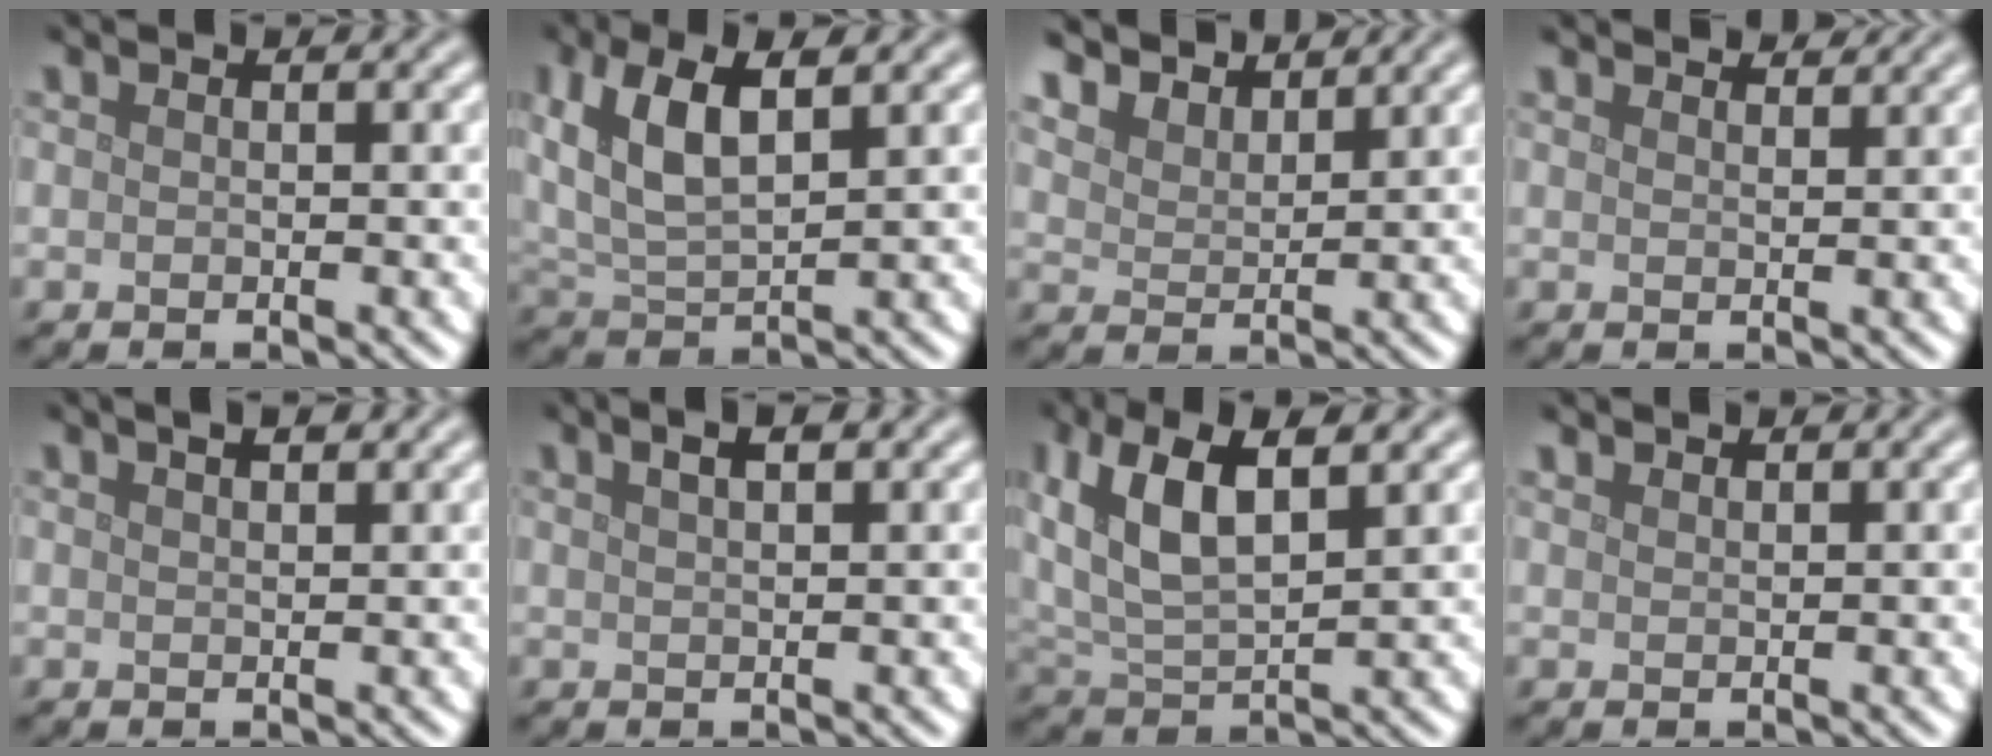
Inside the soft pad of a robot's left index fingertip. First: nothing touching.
{"total": 7.1, "force": [3.0, 3.1, 5.7], "torque": [-0.118, 0.013, 0.056]}
{"total": 5.2, "force": [4.8, 1.5, 1.1], "torque": [-0.045, -0.013, 0.095]}
{"total": 3.4, "force": [3.3, 0.5, 1.0], "torque": [-0.011, 0.001, 0.037]}
{"total": 2.6, "force": [1.8, 0.9, 1.7], "torque": [-0.008, 0.005, 0.009]}
{"total": 2.9, "force": [1.8, 1.0, 2.1], "torque": [-0.014, 0.005, 0.011]}
{"total": 8.8, "force": [4.0, 3.7, 6.9], "torque": [-0.143, 0.016, 0.073]}
{"total": 1.2, "force": [1.2, 0.1, 0.1], "torque": [-0.006, 0.001, 0.021]}